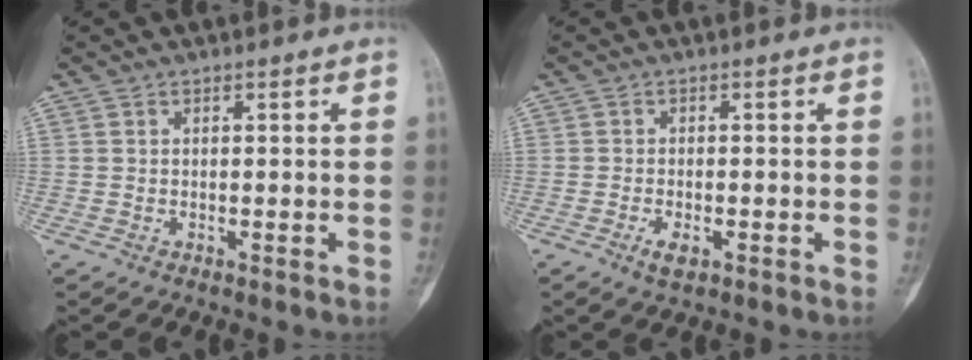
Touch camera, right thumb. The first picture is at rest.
{"total": 2.6, "force": [-1.2, 1.1, 2.0], "torque": [-0.037, 0.001, -0.021]}